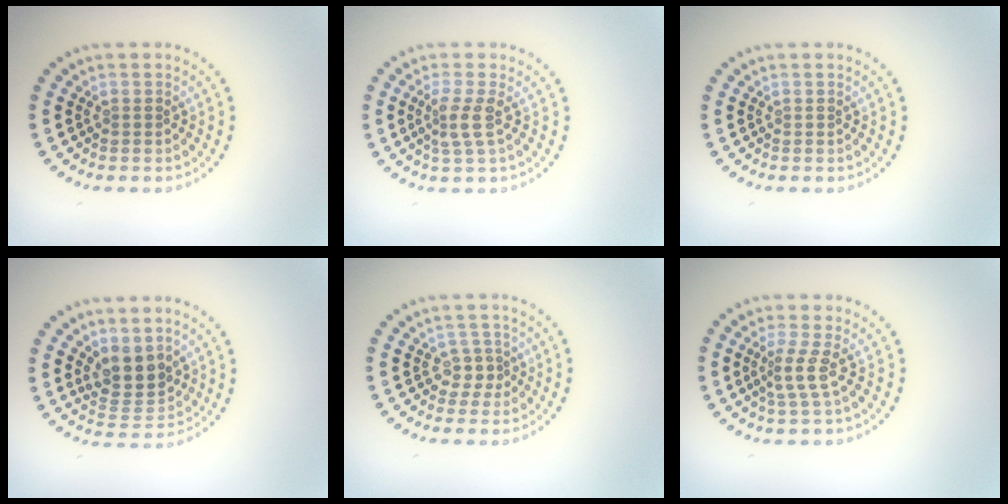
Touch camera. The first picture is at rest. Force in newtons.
{"total": 2.3, "press": 1.7, "slide": 1.6}
{"total": 0.0}
{"total": 3.5, "press": 3.1, "slide": 1.6}
{"total": 1.8, "press": 1.4, "slide": 1.1}
{"total": 2.2, "press": 1.5, "slide": 1.7}